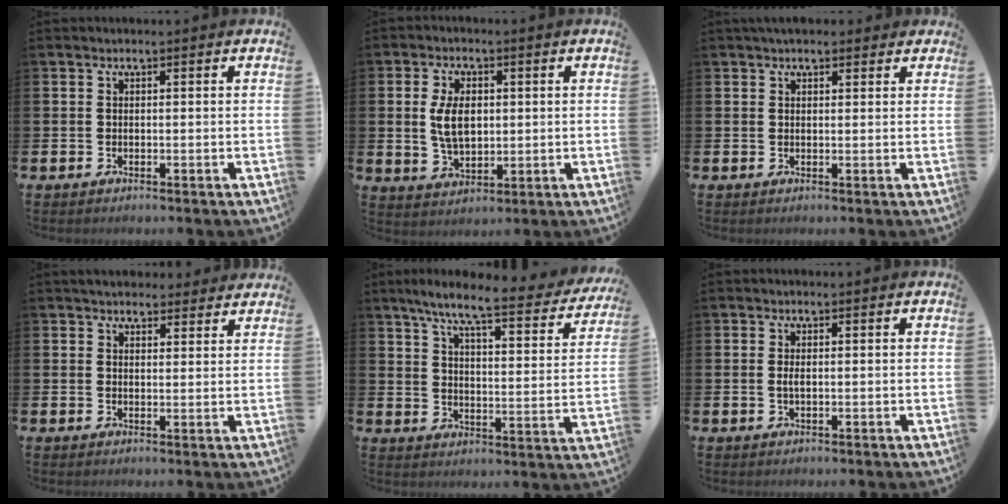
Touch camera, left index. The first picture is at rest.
{"total": 5.9, "force": [1.0, 3.5, 4.6], "torque": [-0.095, 0.006, 0.014]}
{"total": 2.6, "force": [2.4, 1.1, 0.5], "torque": [-0.001, -0.006, 0.040]}
{"total": 3.7, "force": [3.5, 1.0, 0.1], "torque": [0.004, -0.016, 0.064]}
{"total": 8.0, "force": [6.6, 0.6, 4.5], "torque": [-0.095, -0.047, 0.103]}
{"total": 1.0, "force": [0.0, 0.4, 1.0], "torque": [-0.019, 0.003, -0.001]}